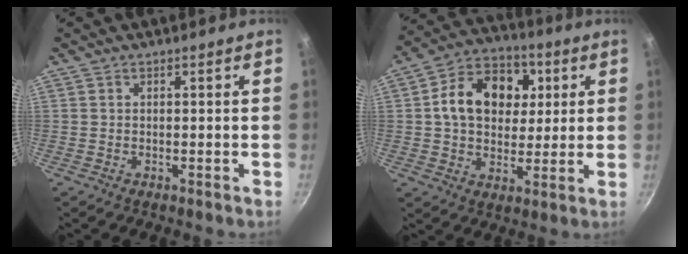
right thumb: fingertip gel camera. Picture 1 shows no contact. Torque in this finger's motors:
{"motor_torque": [-1.11, 1.47, 0.61, -0.59, 0.18]}